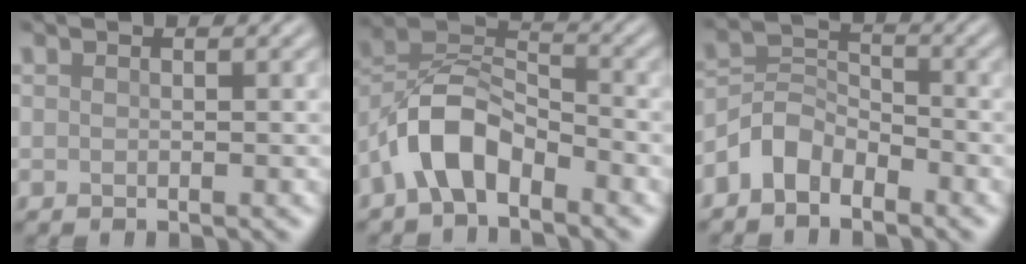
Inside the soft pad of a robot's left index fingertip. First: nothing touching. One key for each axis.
{"total": 6.0, "fx": -3.7, "fy": 3.0, "fz": 3.7, "tx": -0.065, "ty": 0.015, "tz": -0.078}
{"total": 4.0, "fx": -2.7, "fy": 2.3, "fz": 1.8, "tx": -0.032, "ty": 0.010, "tz": -0.064}